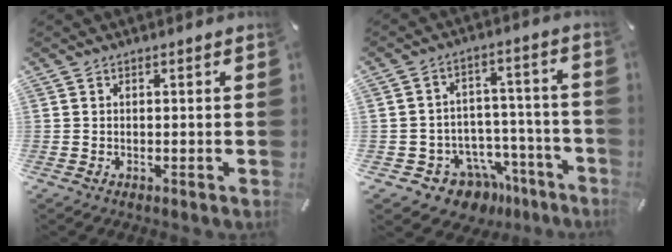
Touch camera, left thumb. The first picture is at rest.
{"total": 8.1, "force": [-4.9, 6.2, 1.8], "torque": [-0.028, 0.030, -0.078]}